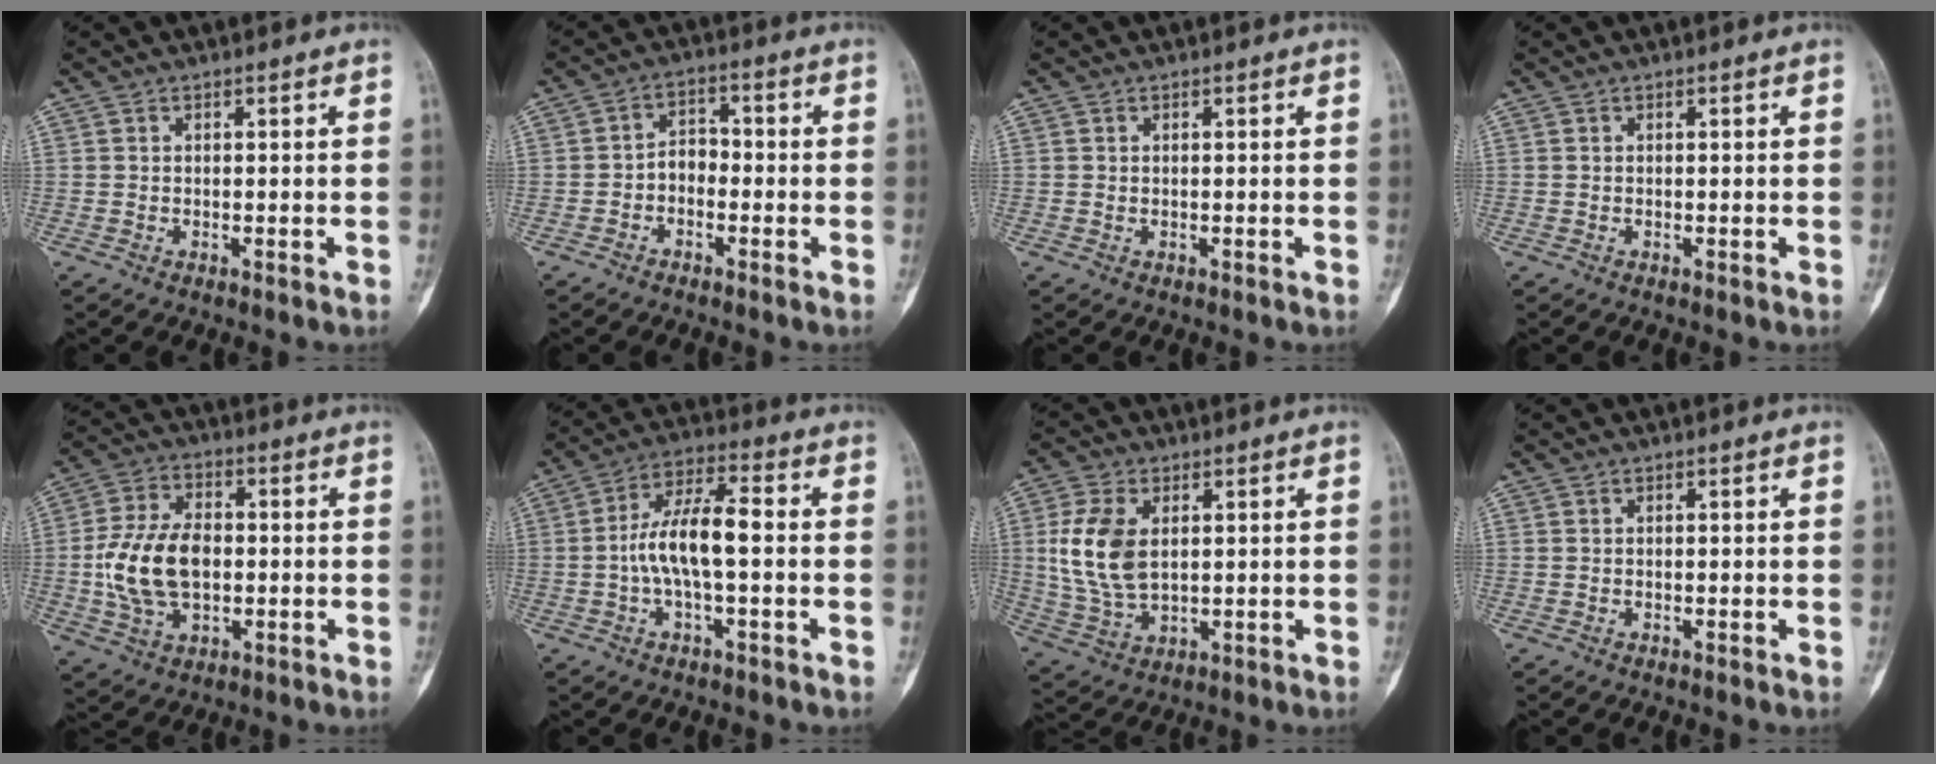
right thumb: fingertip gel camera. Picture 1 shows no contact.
{"total": 4.1, "force": [-1.4, 2.9, 2.5], "torque": [-0.025, 0.026, -0.035]}
{"total": 0.0}
{"total": 0.0}
{"total": 13.9, "force": [-0.9, 8.8, 10.7], "torque": [-0.198, 0.013, -0.012]}
{"total": 10.5, "force": [-0.9, 3.7, 9.8], "torque": [-0.197, 0.034, -0.021]}
{"total": 11.7, "force": [2.1, 7.0, 9.2], "torque": [-0.190, -0.008, 0.048]}
{"total": 0.0}